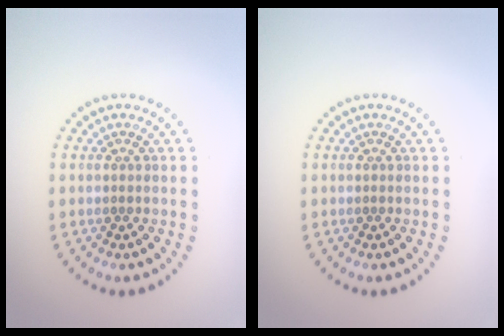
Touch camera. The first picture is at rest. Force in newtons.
{"total": 0.0}